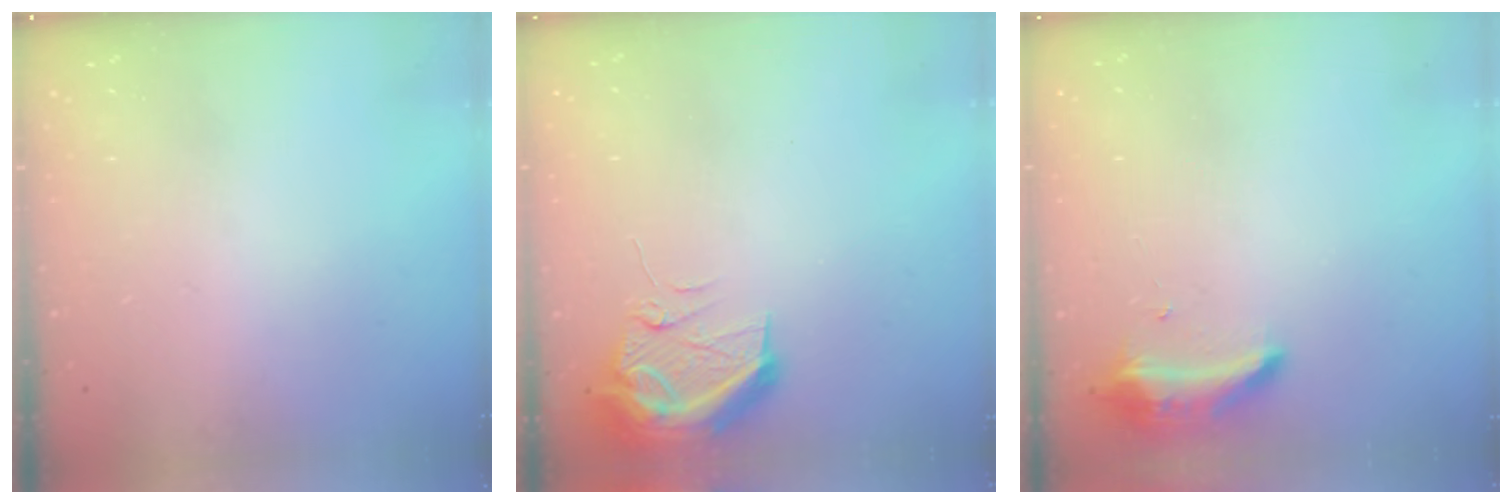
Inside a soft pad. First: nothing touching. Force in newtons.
{"total": 10.1, "press": 10.1, "slide": 0.8}
{"total": 8.7, "press": 8.6, "slide": 1.2}